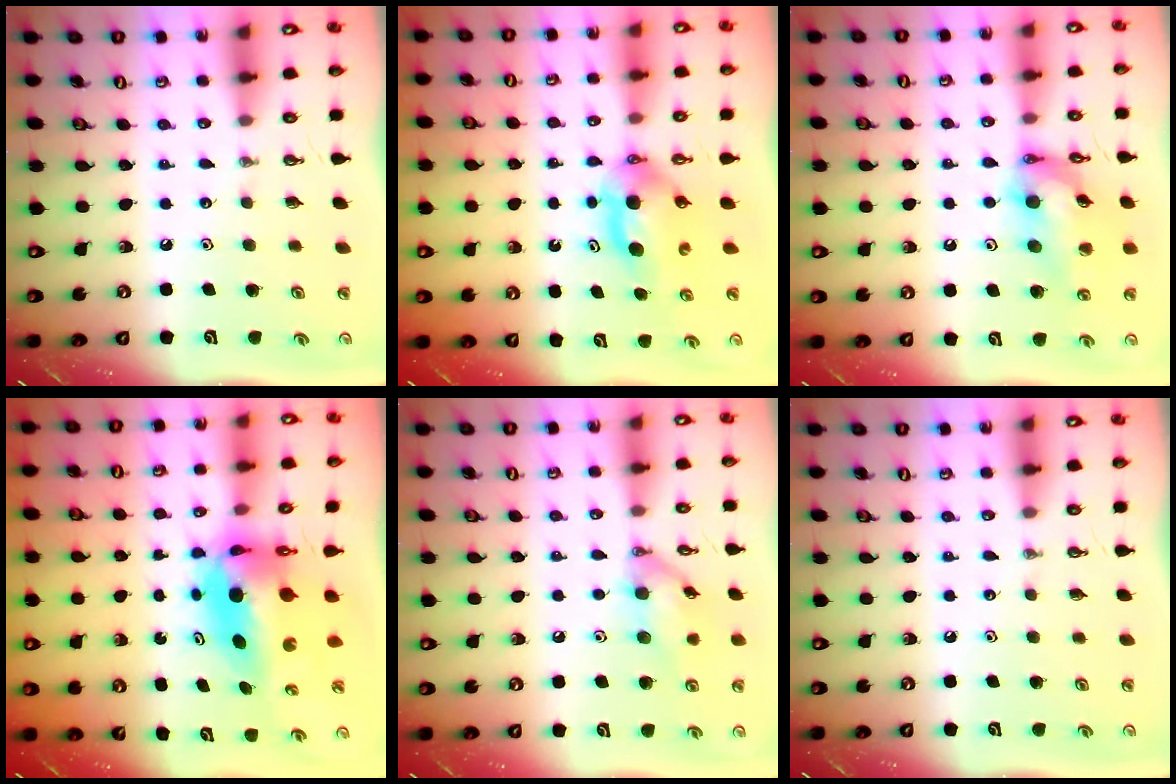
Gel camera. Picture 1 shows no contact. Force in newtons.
{"total": 5.8, "press": 5.7, "slide": 1.1}
{"total": 14.9, "press": 14.8, "slide": 1.8}
{"total": 10.1, "press": 9.0, "slide": 4.5}
{"total": 12.2, "press": 12.2, "slide": 0.5}
{"total": 0.0}